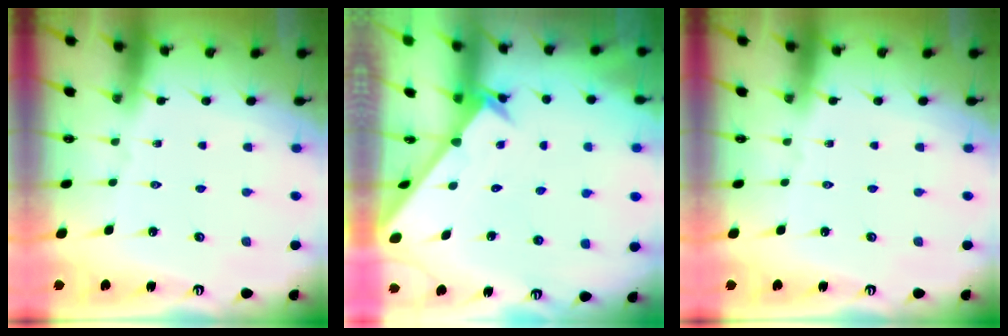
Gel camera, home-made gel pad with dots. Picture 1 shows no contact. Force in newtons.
{"total": 2.2, "press": 2.2, "slide": 0.2}
{"total": 0.0}